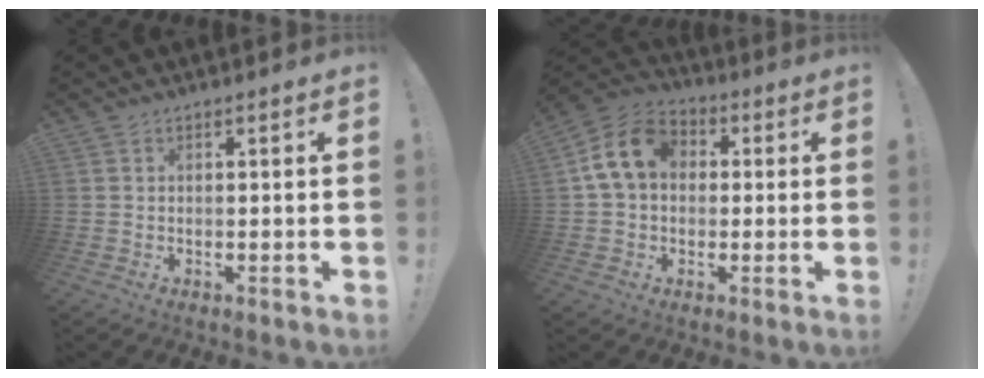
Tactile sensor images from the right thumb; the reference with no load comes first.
{"total": 12.6, "force": [2.8, 9.5, 7.8], "torque": [-0.133, 0.011, 0.060]}